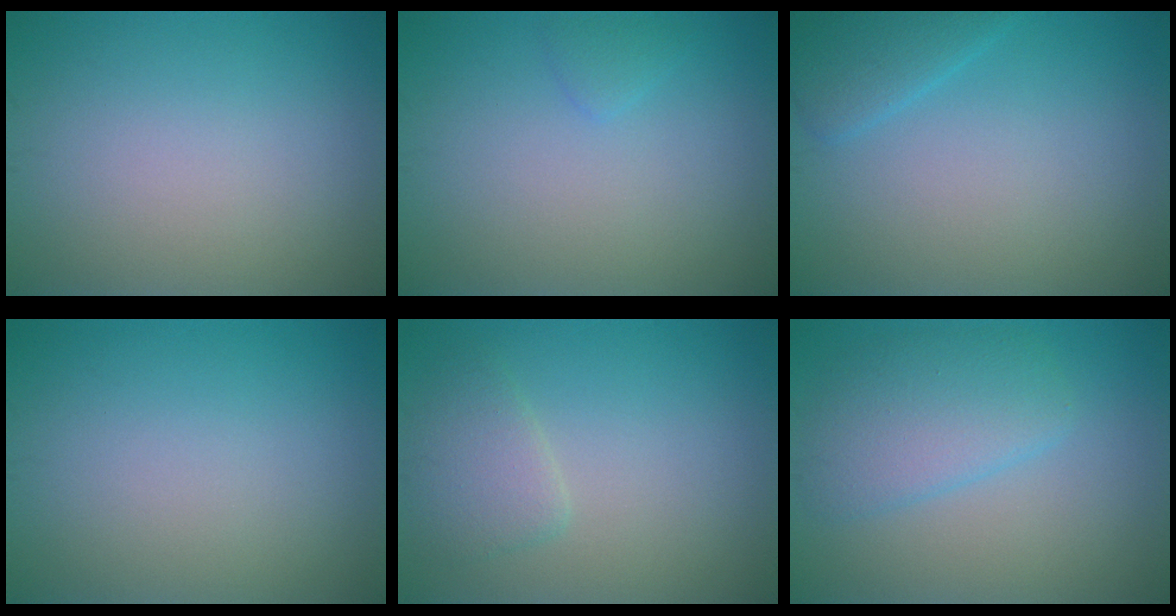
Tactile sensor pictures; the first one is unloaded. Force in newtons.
{"total": 0.9, "press": 0.9, "slide": 0.1}
{"total": 2.2, "press": 2.2, "slide": 0.1}
{"total": 0.0}
{"total": 2.5, "press": 2.5, "slide": 0.2}
{"total": 3.9, "press": 3.9, "slide": 0.3}